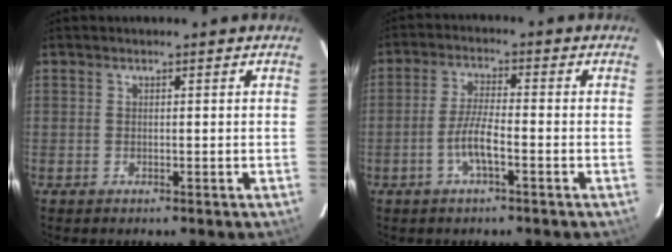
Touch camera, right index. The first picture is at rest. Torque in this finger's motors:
{"motor_torque": [0.99, -0.33, 0.54, 0.12]}